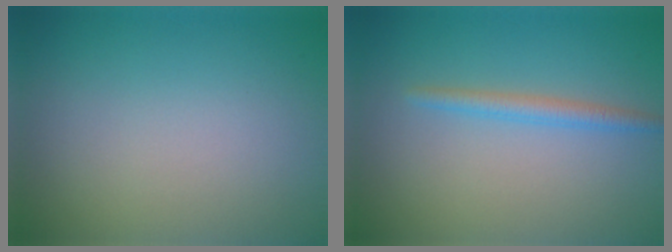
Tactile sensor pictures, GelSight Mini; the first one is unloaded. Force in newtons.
{"total": 1.8, "press": 1.8, "slide": 0.2}